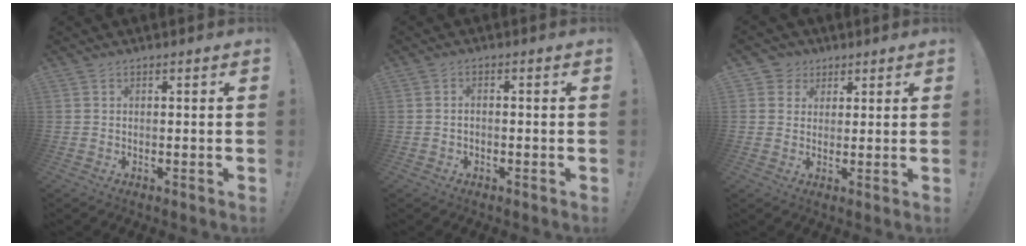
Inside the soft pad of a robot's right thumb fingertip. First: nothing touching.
{"total": 1.2, "force": [-0.8, 0.5, 0.7], "torque": [-0.017, 0.006, -0.014]}
{"total": 4.5, "force": [1.9, 4.0, 0.5], "torque": [-0.017, -0.007, 0.037]}